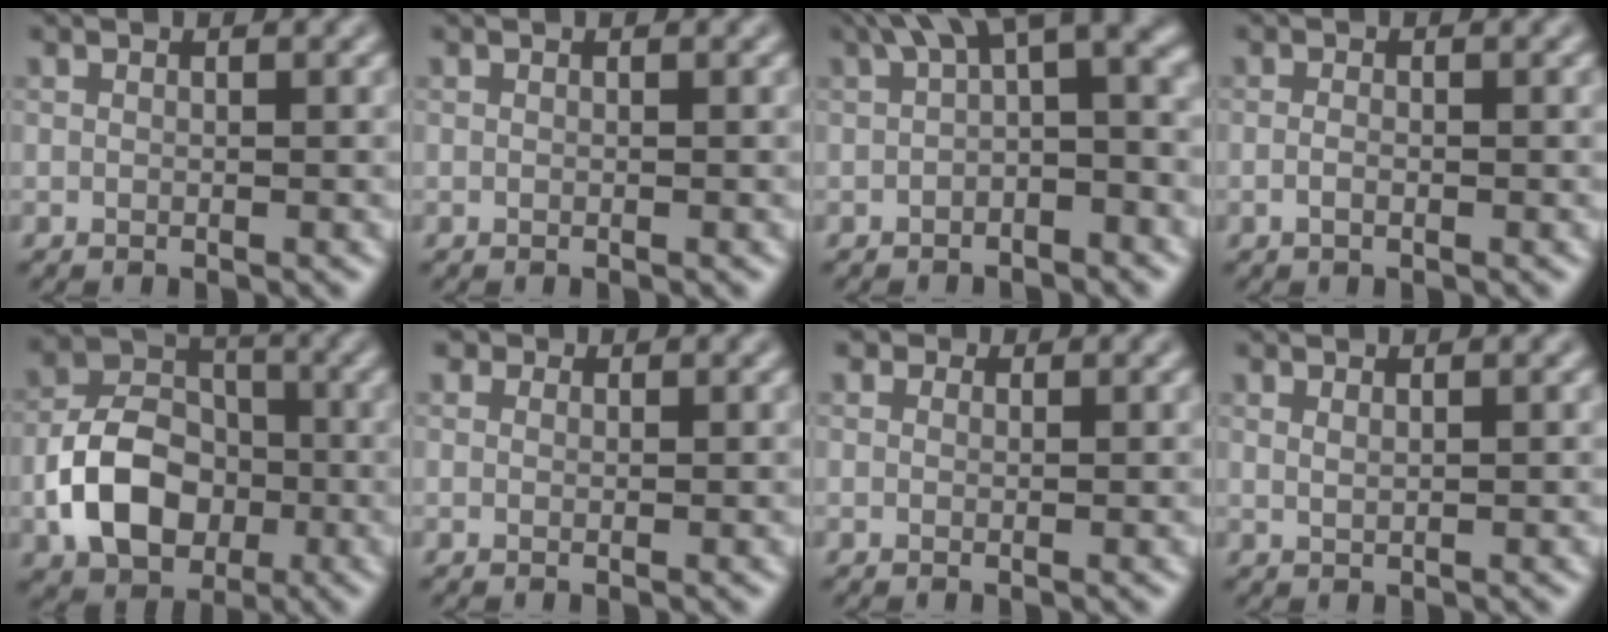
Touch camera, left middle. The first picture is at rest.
{"total": 0.0}
{"total": 6.9, "force": [1.5, 2.9, 6.0], "torque": [-0.078, 0.018, 0.011]}
{"total": 0.8, "force": [-0.3, 0.4, 0.7], "torque": [-0.016, -0.002, -0.007]}
{"total": 7.5, "force": [-2.2, 5.4, 4.8], "torque": [-0.086, 0.002, -0.044]}
{"total": 0.9, "force": [0.6, 0.6, 0.2], "torque": [-0.002, -0.004, 0.000]}
{"total": 0.8, "force": [0.5, 0.6, 0.2], "torque": [-0.001, -0.004, -0.001]}
{"total": 0.9, "force": [0.6, 0.3, 0.5], "torque": [-0.009, -0.001, 0.010]}